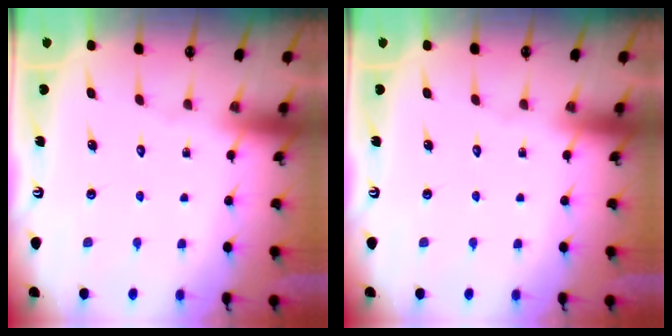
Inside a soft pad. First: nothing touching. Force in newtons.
{"total": 0.0}